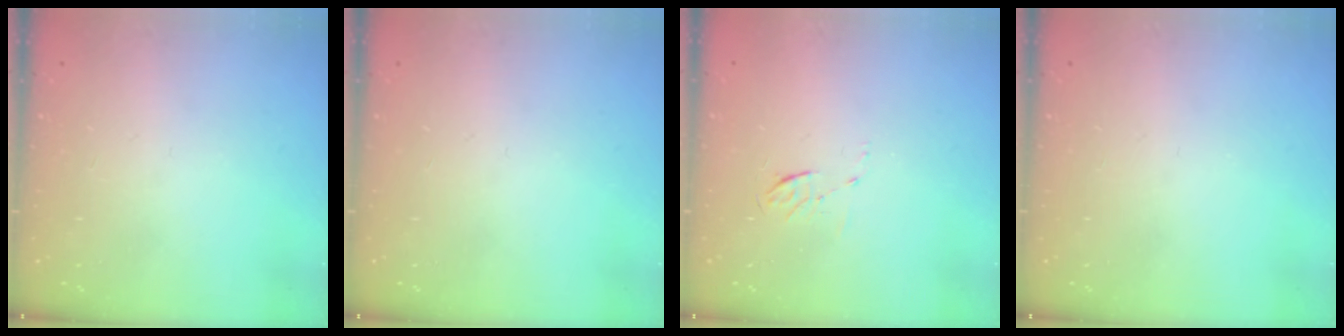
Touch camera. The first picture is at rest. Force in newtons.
{"total": 0.0}
{"total": 4.0, "press": 3.7, "slide": 1.4}
{"total": 0.0}